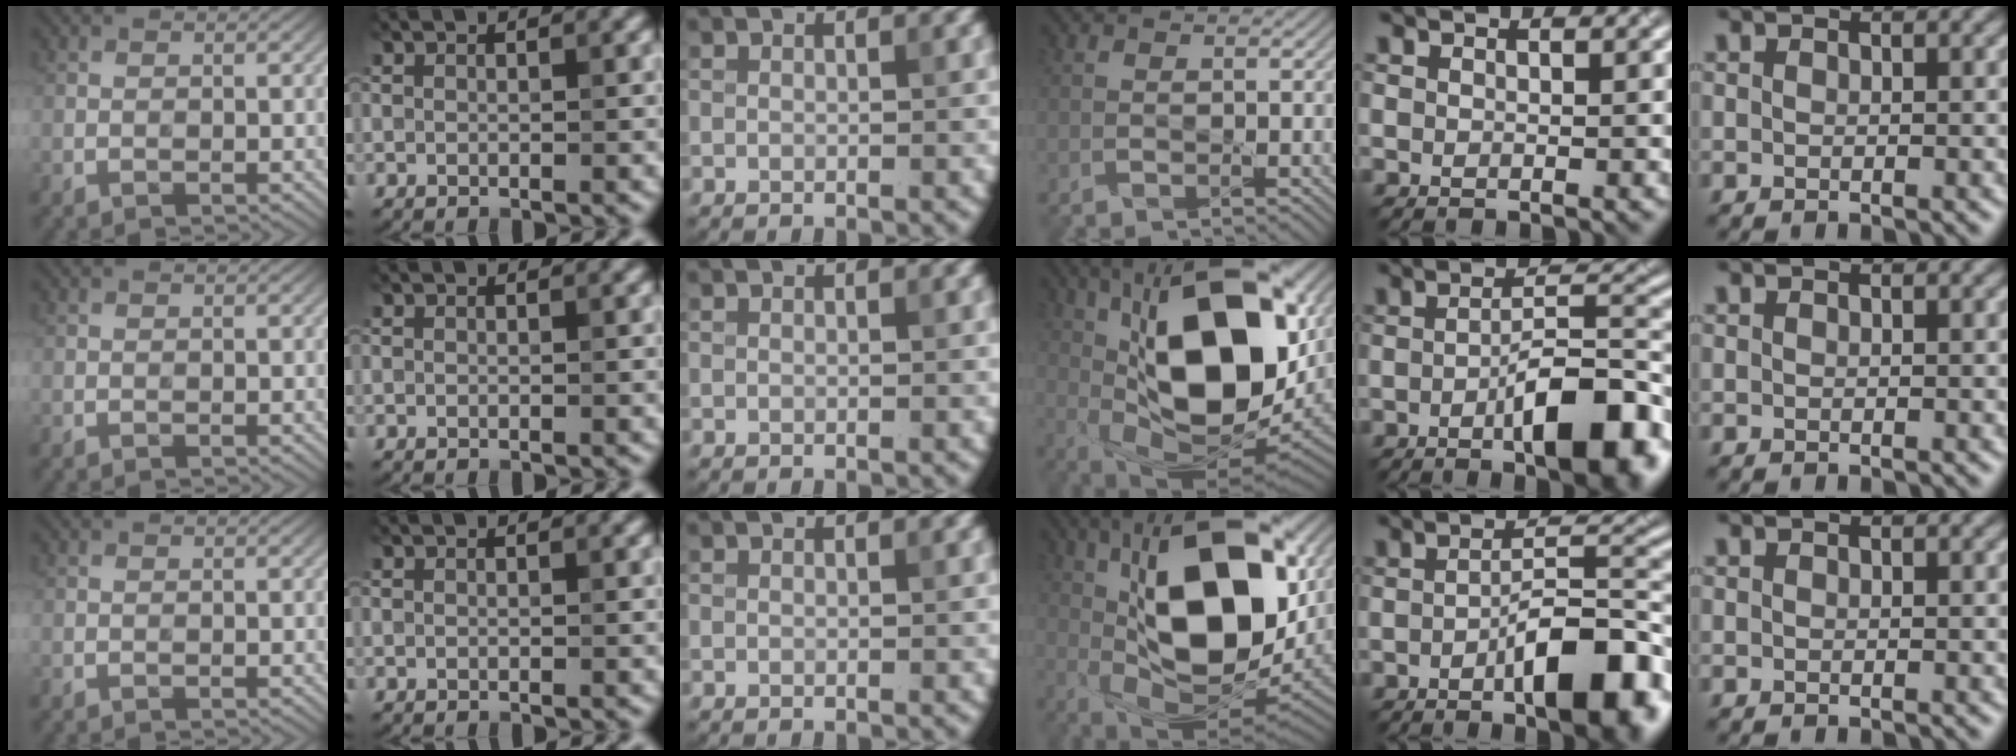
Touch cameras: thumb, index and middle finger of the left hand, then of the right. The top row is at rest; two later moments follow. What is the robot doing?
{"motion": "pour", "object": "plastic test tube"}